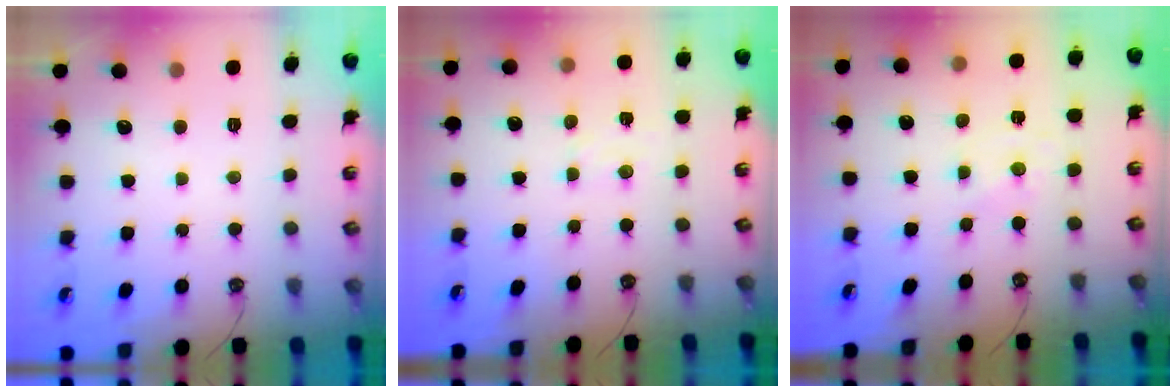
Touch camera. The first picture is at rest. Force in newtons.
{"total": 3.4, "press": 3.3, "slide": 0.5}
{"total": 0.0}